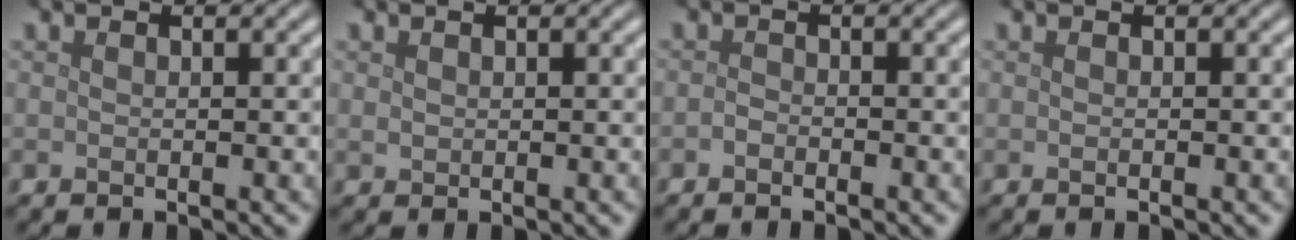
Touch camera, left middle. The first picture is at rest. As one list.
[{"total": 0.5, "force": [0.3, 0.4, 0.2], "torque": [-0.004, -0.003, 0.009]}, {"total": 0.7, "force": [-0.5, 0.3, 0.4], "torque": [-0.008, -0.001, -0.011]}, {"total": 0.0}]